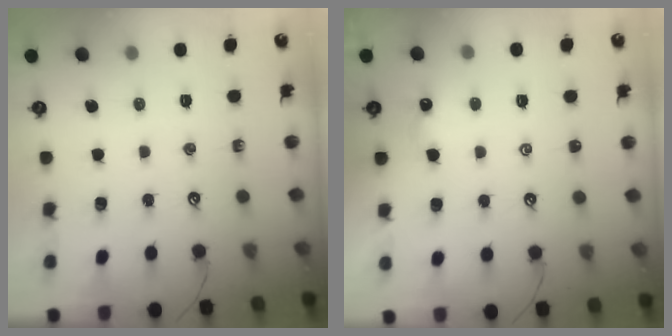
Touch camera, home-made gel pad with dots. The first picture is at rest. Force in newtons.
{"total": 1.9, "press": 1.8, "slide": 0.5}